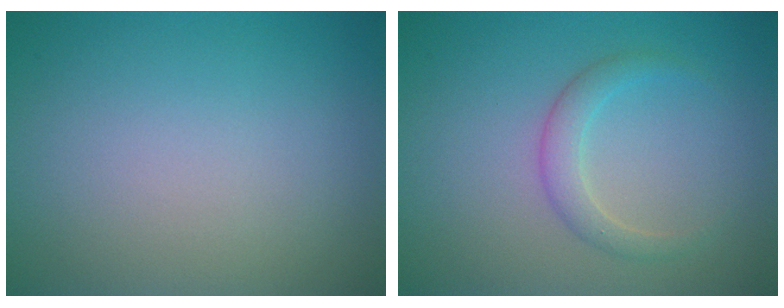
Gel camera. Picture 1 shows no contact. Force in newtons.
{"total": 2.0, "press": 2.0, "slide": 0.1}